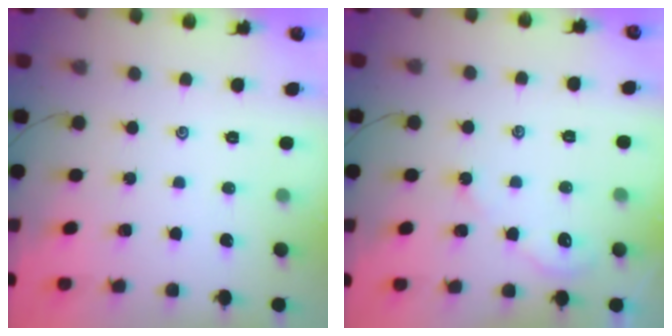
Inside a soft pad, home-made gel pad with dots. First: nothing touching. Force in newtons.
{"total": 2.1, "press": 2.1, "slide": 0.3}